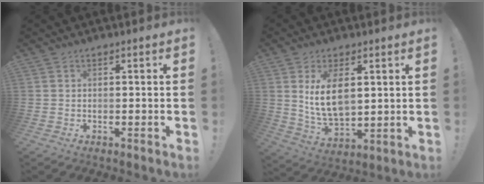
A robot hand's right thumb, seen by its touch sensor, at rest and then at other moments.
{"total": 10.9, "force": [3.3, 5.8, 8.6], "torque": [-0.160, -0.018, 0.056]}